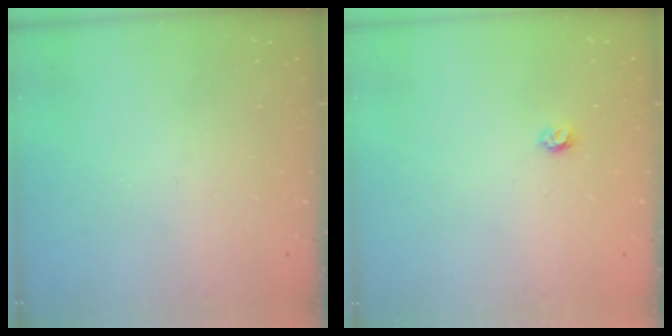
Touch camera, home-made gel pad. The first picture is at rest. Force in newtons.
{"total": 3.2, "press": 3.2, "slide": 0.3}